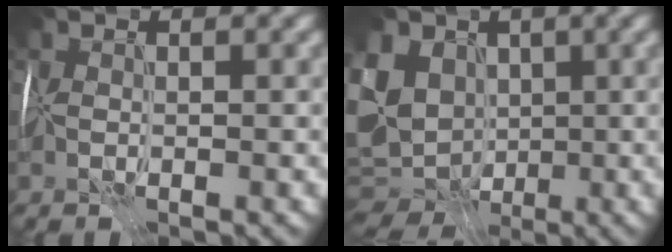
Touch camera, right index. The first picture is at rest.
{"total": 11.1, "force": [-0.7, 9.1, 6.3], "torque": [-0.143, 0.005, -0.017]}